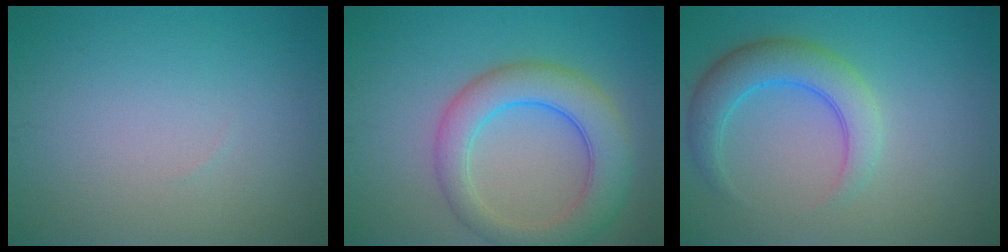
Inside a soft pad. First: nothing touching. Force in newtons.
{"total": 6.3, "press": 6.2, "slide": 0.3}
{"total": 4.7, "press": 4.7, "slide": 0.2}